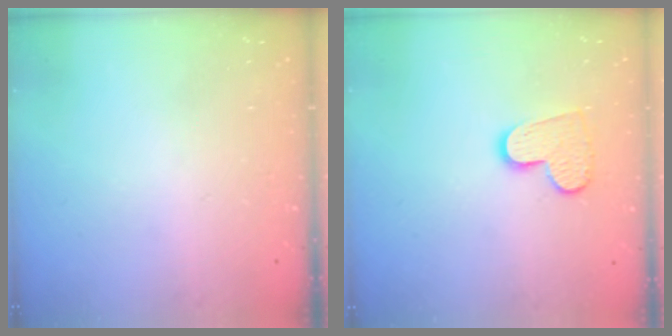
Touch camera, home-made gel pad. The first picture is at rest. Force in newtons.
{"total": 10.3, "press": 10.3, "slide": 0.8}